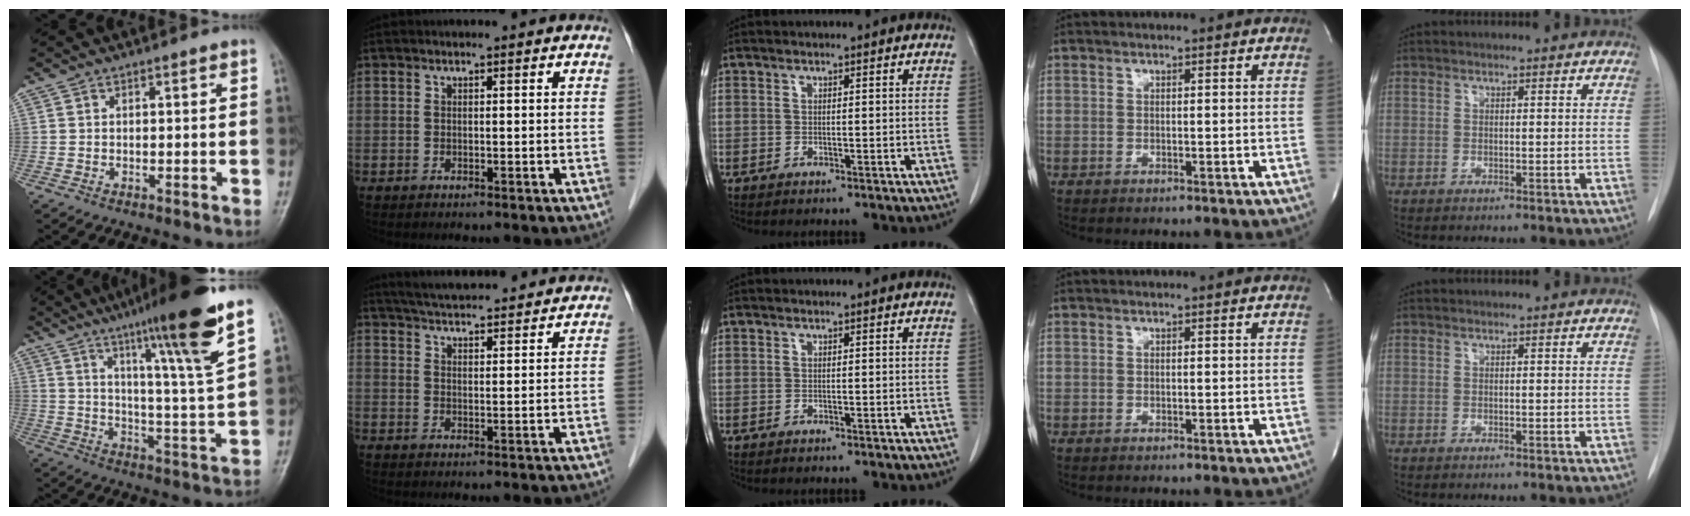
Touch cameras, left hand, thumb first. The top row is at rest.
{"thumb": {"total": 18.3, "force": [11.4, 0.2, 14.4], "torque": [-0.207, -0.055, 0.173]}, "index": {"total": 17.1, "force": [15.9, 2.0, 6.1], "torque": [-0.096, 0.038, 0.221]}}